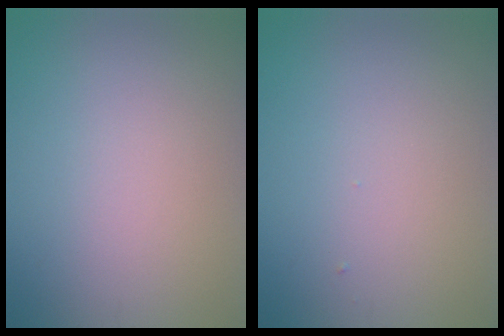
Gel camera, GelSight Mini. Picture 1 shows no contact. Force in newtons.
{"total": 0.0}